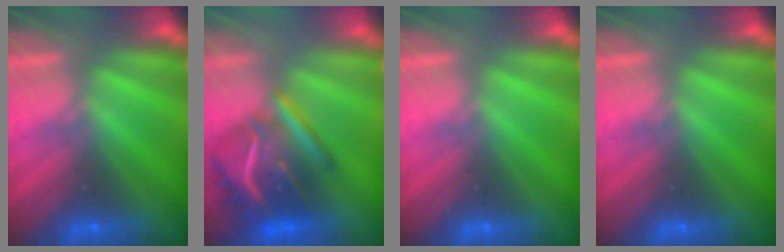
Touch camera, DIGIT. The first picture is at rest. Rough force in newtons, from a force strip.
{"total": 7.8}
{"total": 0.0}
{"total": 0.0}